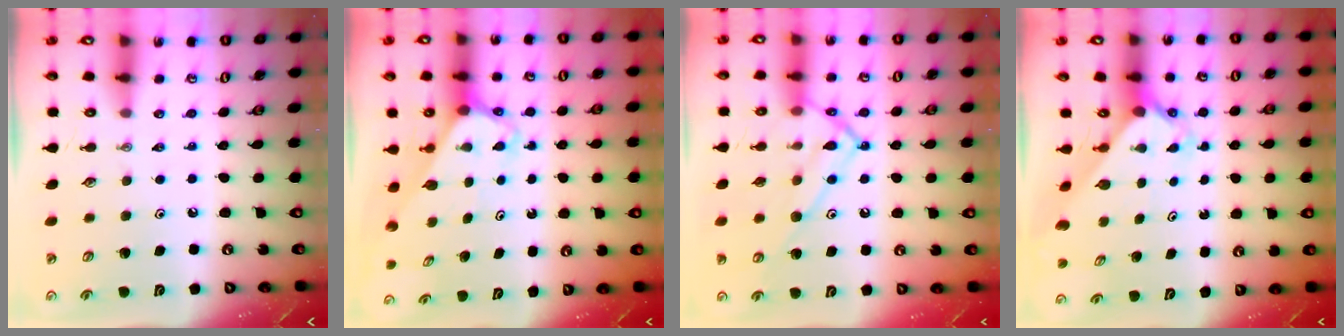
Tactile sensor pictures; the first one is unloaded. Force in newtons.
{"total": 2.8, "press": 2.8, "slide": 0.2}
{"total": 14.2, "press": 14.1, "slide": 1.0}
{"total": 2.5, "press": 2.5, "slide": 0.3}